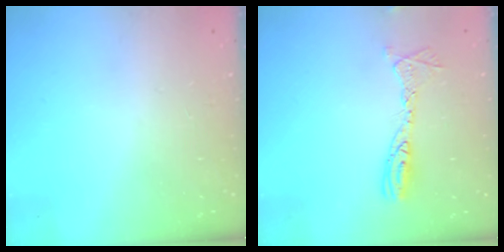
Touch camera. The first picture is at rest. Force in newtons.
{"total": 10.6, "press": 10.6, "slide": 1.0}